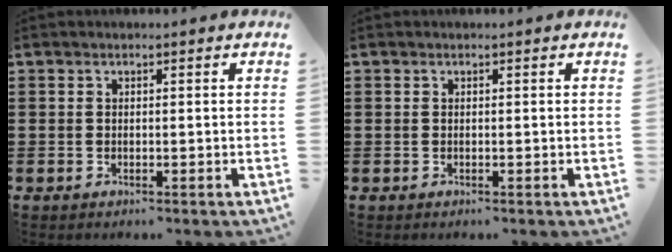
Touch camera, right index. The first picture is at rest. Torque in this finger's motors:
{"motor_torque": [2.14, 0.00, 0.04, -0.01]}